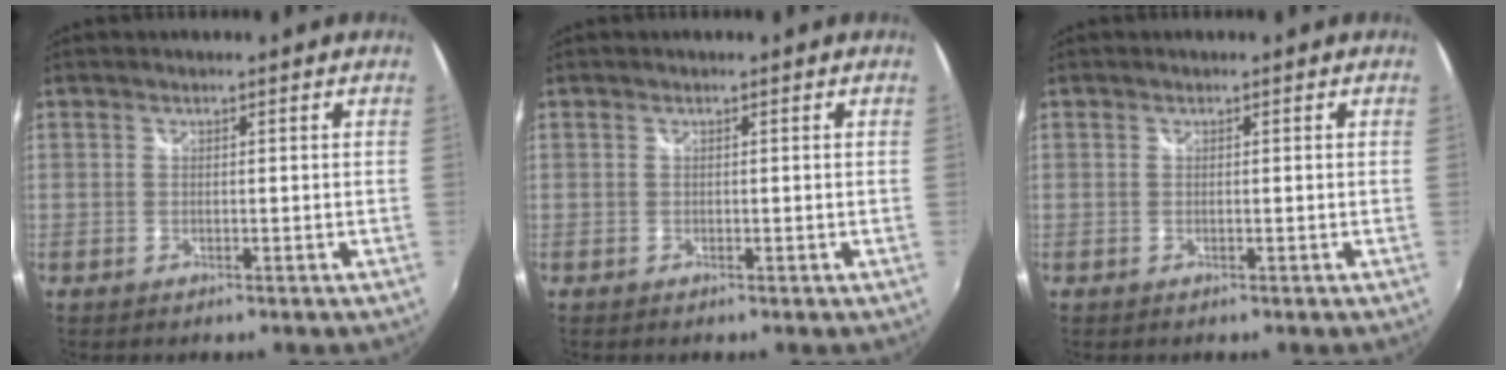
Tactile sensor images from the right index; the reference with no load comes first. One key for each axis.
{"total": 0.0}
{"total": 0.0}